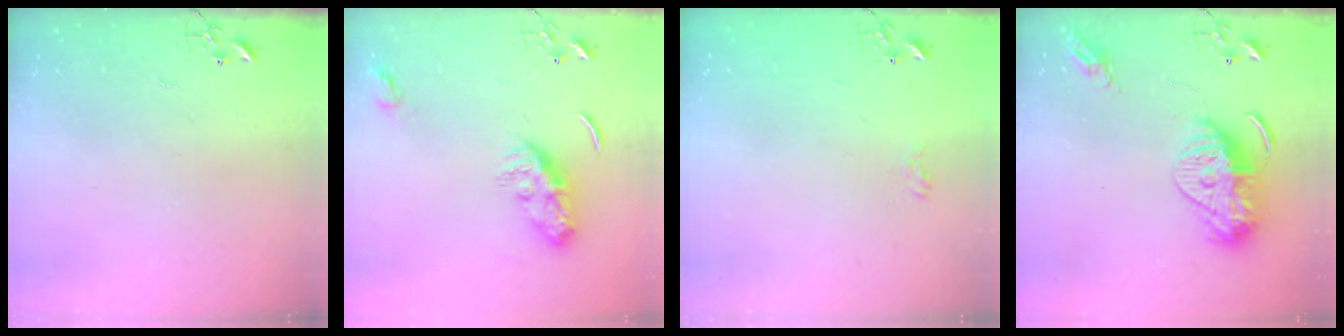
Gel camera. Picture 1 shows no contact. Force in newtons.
{"total": 9.9, "press": 9.9, "slide": 0.1}
{"total": 6.5, "press": 6.5, "slide": 0.6}
{"total": 14.4, "press": 14.3, "slide": 1.2}